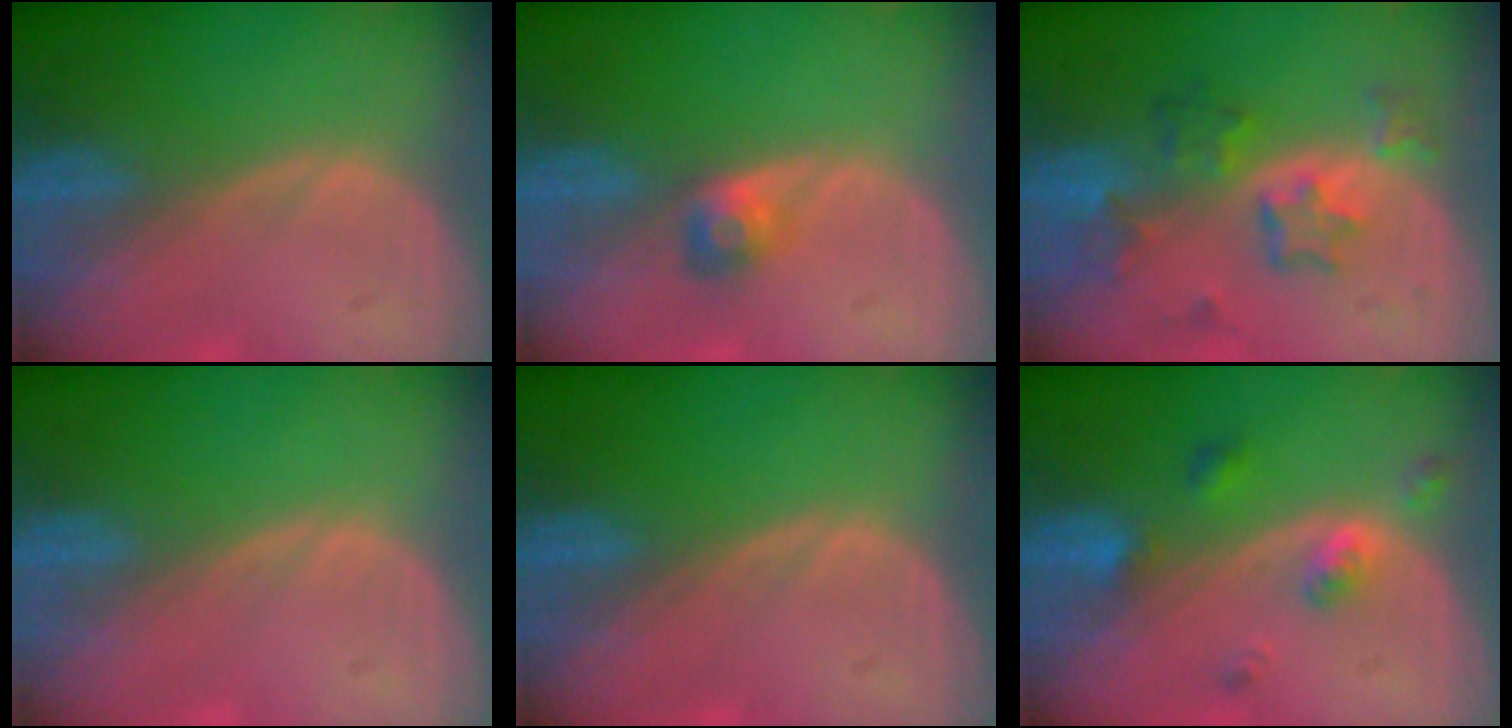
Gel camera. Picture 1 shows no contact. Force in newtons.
{"total": 2.4, "press": 2.2, "slide": 1.0}
{"total": 7.2, "press": 6.4, "slide": 3.4}
{"total": 0.0}
{"total": 0.0}
{"total": 4.3, "press": 4.0, "slide": 1.6}